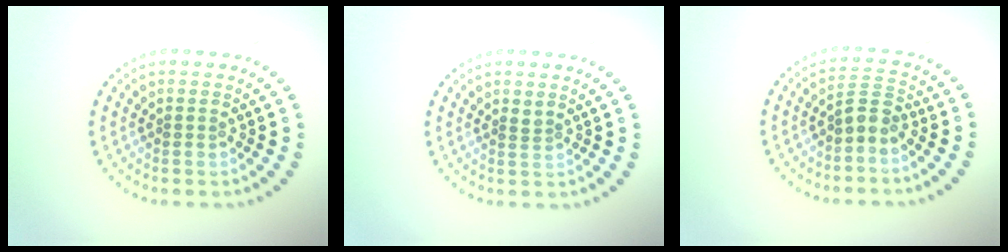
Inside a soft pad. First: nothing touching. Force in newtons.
{"total": 0.6, "press": 0.3, "slide": 0.5}
{"total": 2.0, "press": 1.6, "slide": 1.1}